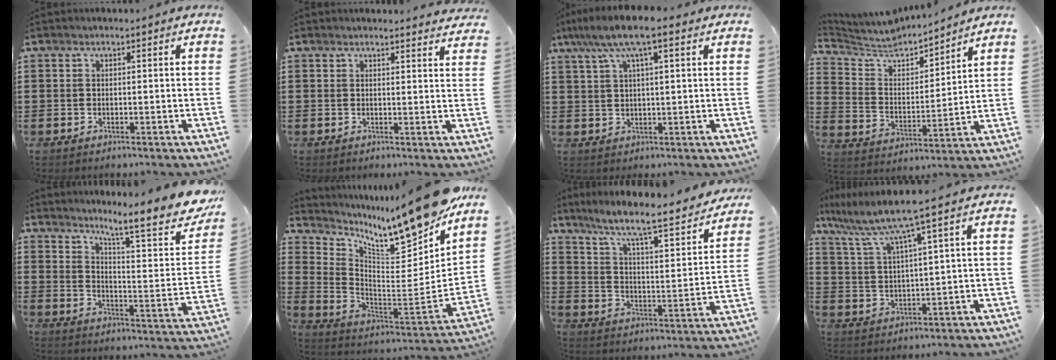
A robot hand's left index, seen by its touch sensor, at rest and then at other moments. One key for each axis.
{"total": 2.0, "fx": 2.0, "fy": 0.0, "fz": 0.0, "tx": 0.001, "ty": -0.007, "tz": 0.036}
{"total": 7.6, "fx": 4.2, "fy": 1.2, "fz": 6.1, "tx": -0.127, "ty": 0.004, "tz": 0.073}
{"total": 5.2, "fx": 5.0, "fy": 1.1, "fz": 0.9, "tx": -0.051, "ty": -0.044, "tz": 0.080}
{"total": 11.3, "fx": 9.0, "fy": 0.8, "fz": 6.8, "tx": -0.115, "ty": -0.068, "tz": 0.140}
{"total": 13.4, "fx": 11.5, "fy": 1.0, "fz": 6.7, "tx": -0.114, "ty": -0.101, "tz": 0.182}
{"total": 7.6, "fx": 6.3, "fy": 0.2, "fz": 4.3, "tx": -0.102, "ty": -0.058, "tz": 0.095}
{"total": 6.2, "fx": 4.4, "fy": -1.0, "fz": 4.3, "tx": -0.110, "ty": -0.035, "tz": 0.064}